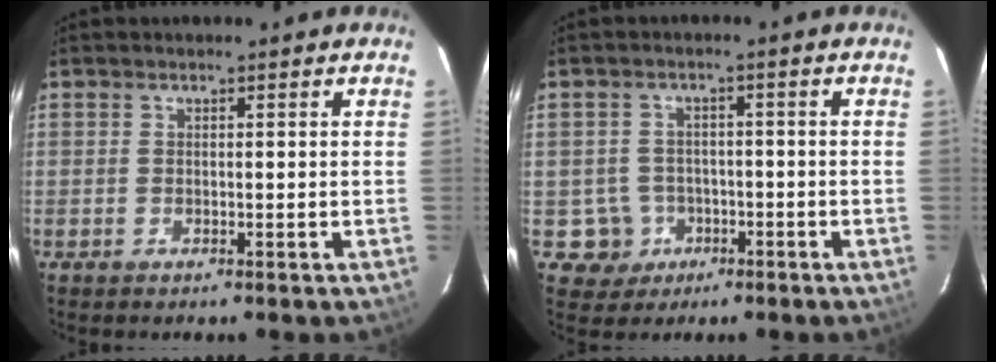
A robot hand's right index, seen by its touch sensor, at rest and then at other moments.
{"total": 5.7, "force": [-2.0, 5.3, 0.3], "torque": [-0.020, 0.022, -0.023]}